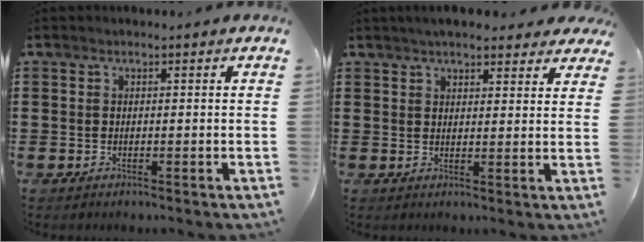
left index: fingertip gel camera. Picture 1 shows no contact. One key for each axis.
{"total": 4.4, "fx": 4.0, "fy": 0.8, "fz": 1.7, "tx": -0.044, "ty": -0.001, "tz": 0.074}